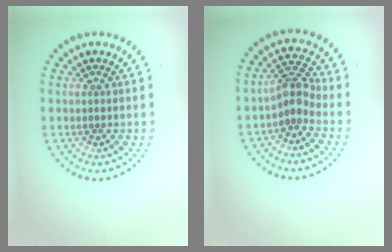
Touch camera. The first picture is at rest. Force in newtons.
{"total": 2.4, "press": 1.9, "slide": 1.5}